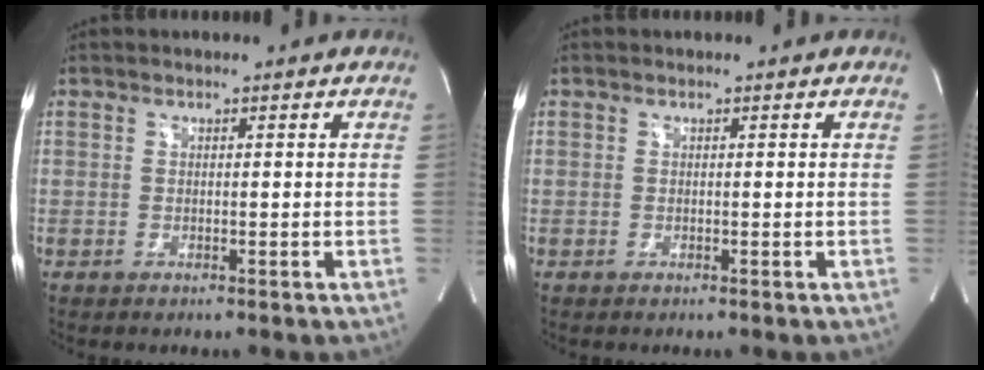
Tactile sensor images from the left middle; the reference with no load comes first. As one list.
[{"total": 0.0}]